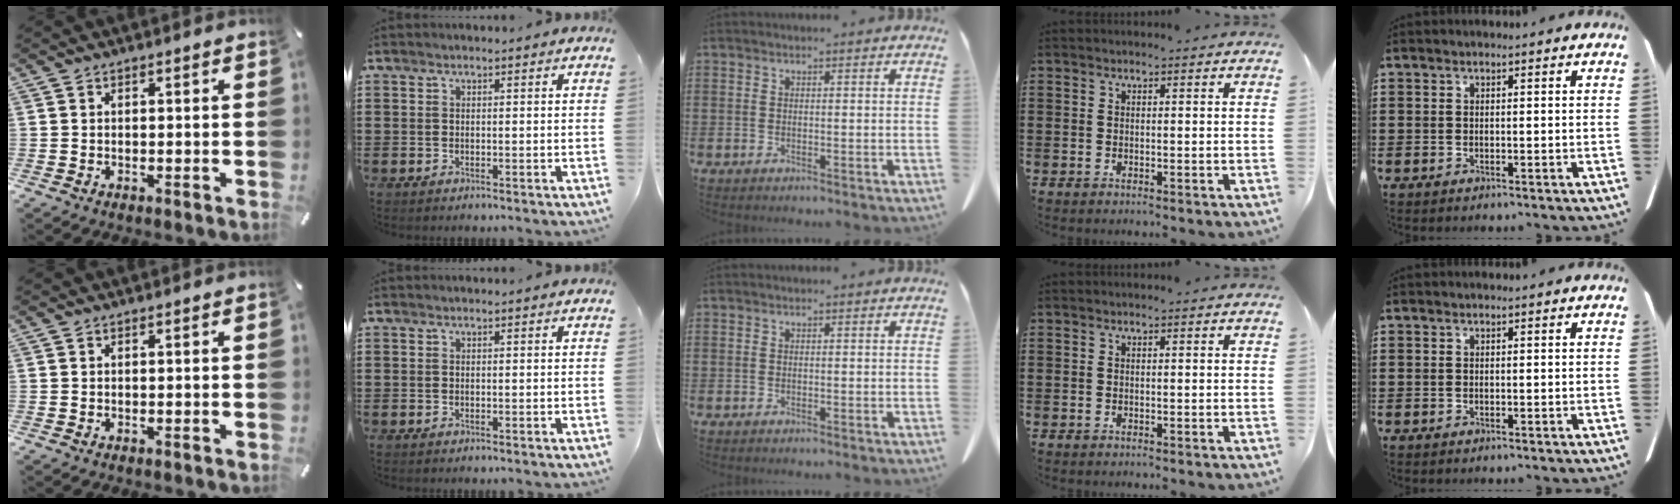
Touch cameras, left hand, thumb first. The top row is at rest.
{}